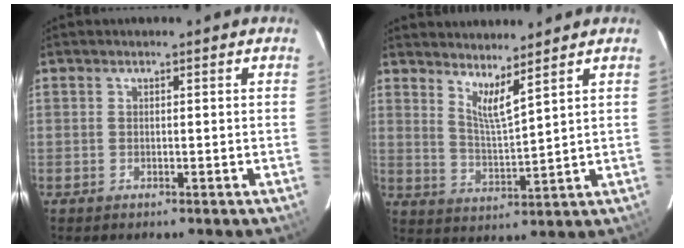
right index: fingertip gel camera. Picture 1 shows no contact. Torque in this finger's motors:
{"motor_torque": [-0.12, 0.11, 0.00, 0.01]}